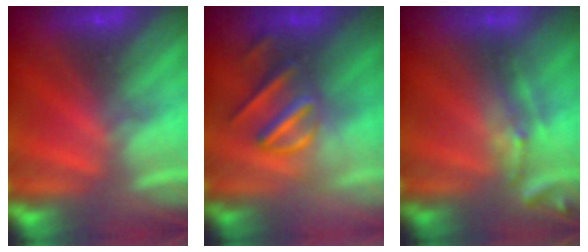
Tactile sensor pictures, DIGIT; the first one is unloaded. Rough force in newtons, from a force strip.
{"total": 3.0}
{"total": 2.5}